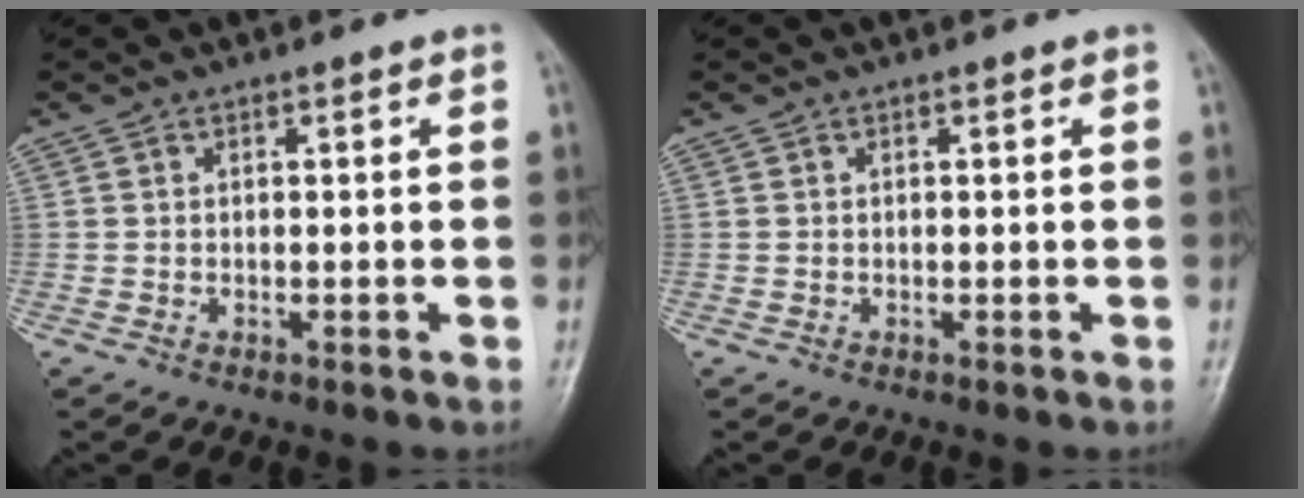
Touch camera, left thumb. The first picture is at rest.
{"total": 0.0}